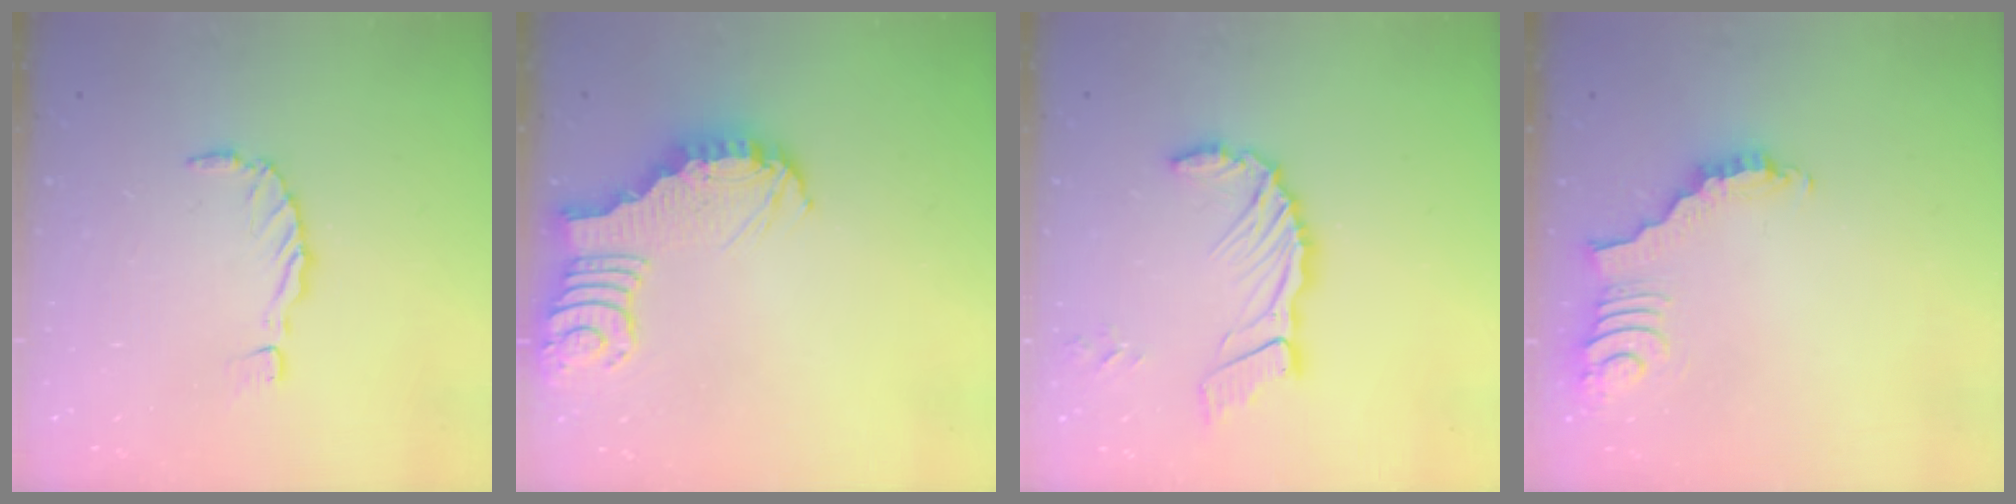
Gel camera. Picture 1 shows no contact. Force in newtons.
{"total": 3.3, "press": 3.3, "slide": 0.3}
{"total": 12.2, "press": 12.1, "slide": 1.6}
{"total": 3.5, "press": 3.5, "slide": 0.4}